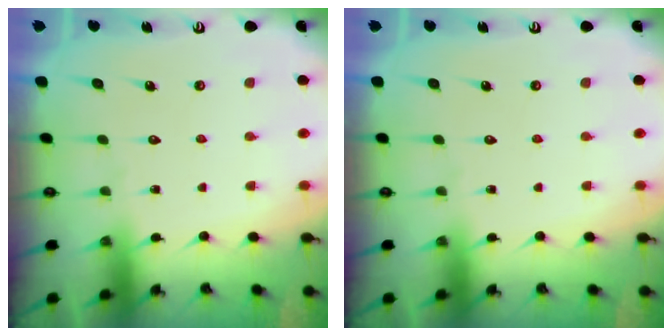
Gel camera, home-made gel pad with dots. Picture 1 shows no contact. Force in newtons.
{"total": 0.0}